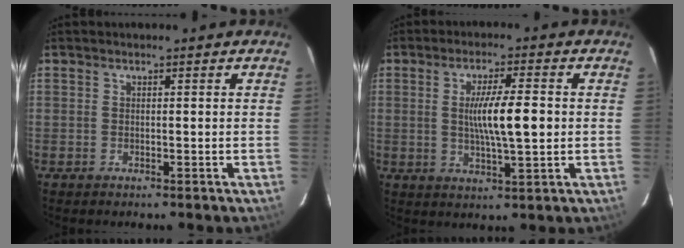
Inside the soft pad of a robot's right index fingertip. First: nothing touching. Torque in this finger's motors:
{"motor_torque": [1.39, -0.09, 0.80, 0.15]}